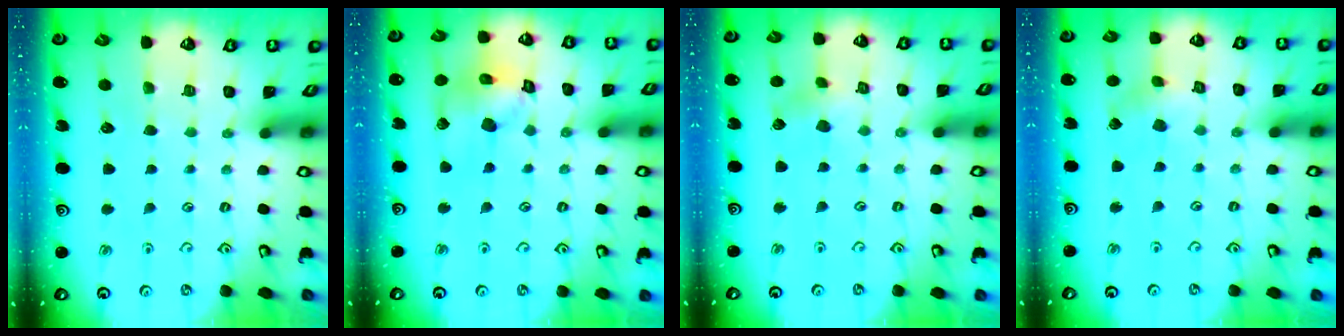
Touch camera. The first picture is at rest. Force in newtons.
{"total": 14.0, "press": 13.9, "slide": 1.9}
{"total": 3.2, "press": 3.2, "slide": 0.3}
{"total": 4.5, "press": 4.5, "slide": 0.4}